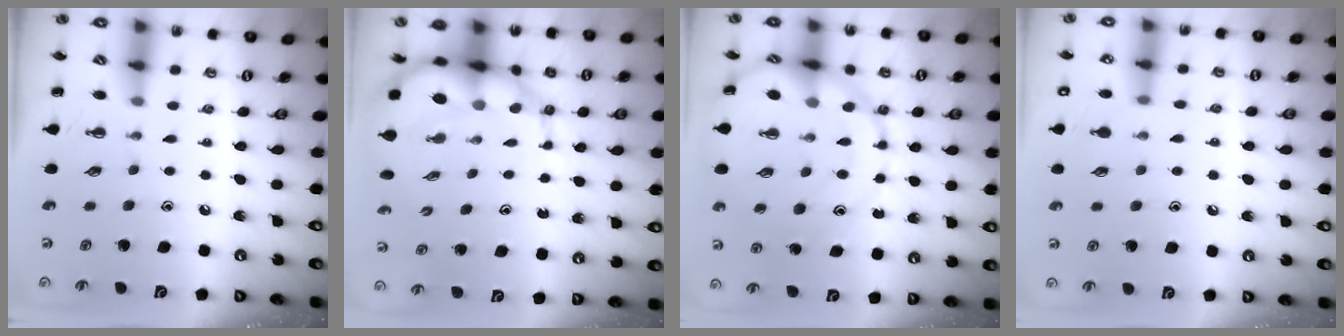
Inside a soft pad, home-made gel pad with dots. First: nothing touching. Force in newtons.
{"total": 9.1, "press": 8.7, "slide": 2.6}
{"total": 14.2, "press": 14.0, "slide": 2.3}
{"total": 7.2, "press": 6.7, "slide": 2.4}